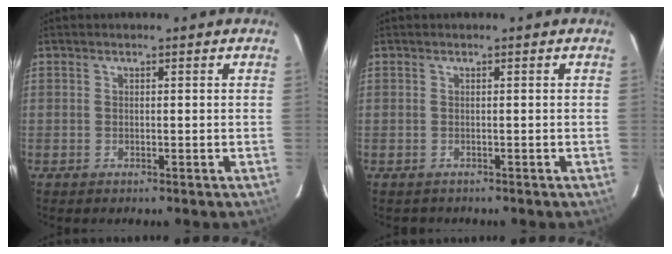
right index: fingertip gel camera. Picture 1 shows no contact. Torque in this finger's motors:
{"motor_torque": [-0.03, -0.01, 0.04, 0.01]}